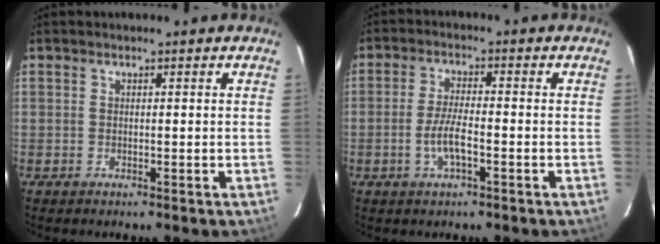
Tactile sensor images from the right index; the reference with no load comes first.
{"total": 5.3, "force": [-2.0, 1.1, 4.8], "torque": [-0.100, 0.000, -0.039]}